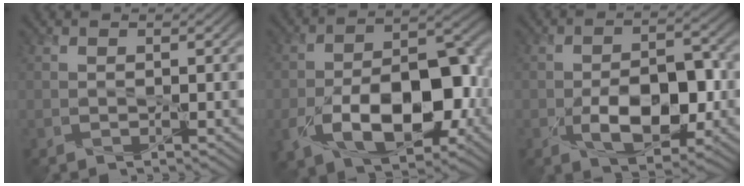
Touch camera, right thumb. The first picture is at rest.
{"total": 13.1, "force": [-3.9, 7.7, 9.9], "torque": [-0.174, -0.015, -0.060]}
{"total": 8.6, "force": [-2.1, 4.8, 6.8], "torque": [-0.113, -0.008, -0.032]}